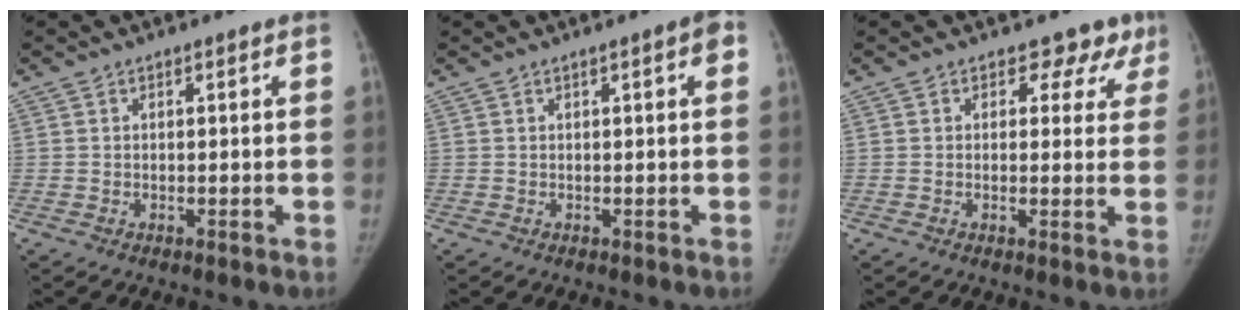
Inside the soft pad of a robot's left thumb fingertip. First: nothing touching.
{"total": 1.9, "force": [0.3, 0.4, 1.8], "torque": [-0.024, 0.006, 0.002]}
{"total": 5.5, "force": [3.8, 3.9, 0.6], "torque": [0.038, -0.014, 0.026]}